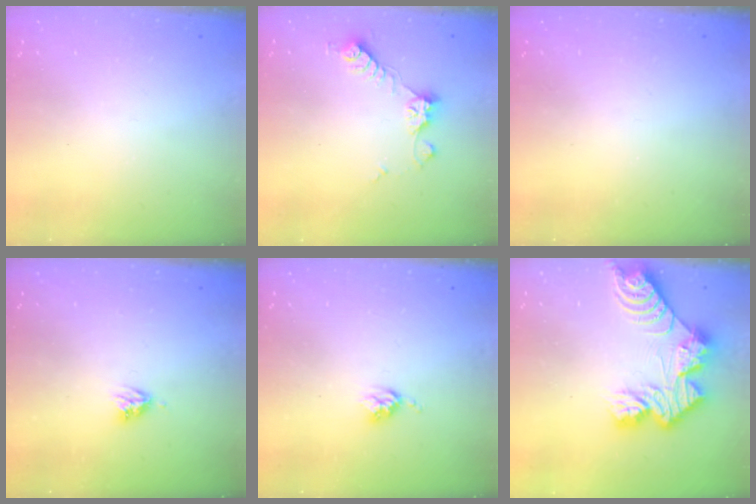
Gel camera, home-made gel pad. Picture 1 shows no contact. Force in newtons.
{"total": 8.1, "press": 8.1, "slide": 0.2}
{"total": 0.0}
{"total": 3.7, "press": 3.7, "slide": 0.5}
{"total": 3.9, "press": 3.8, "slide": 0.6}
{"total": 13.6, "press": 13.6, "slide": 0.9}